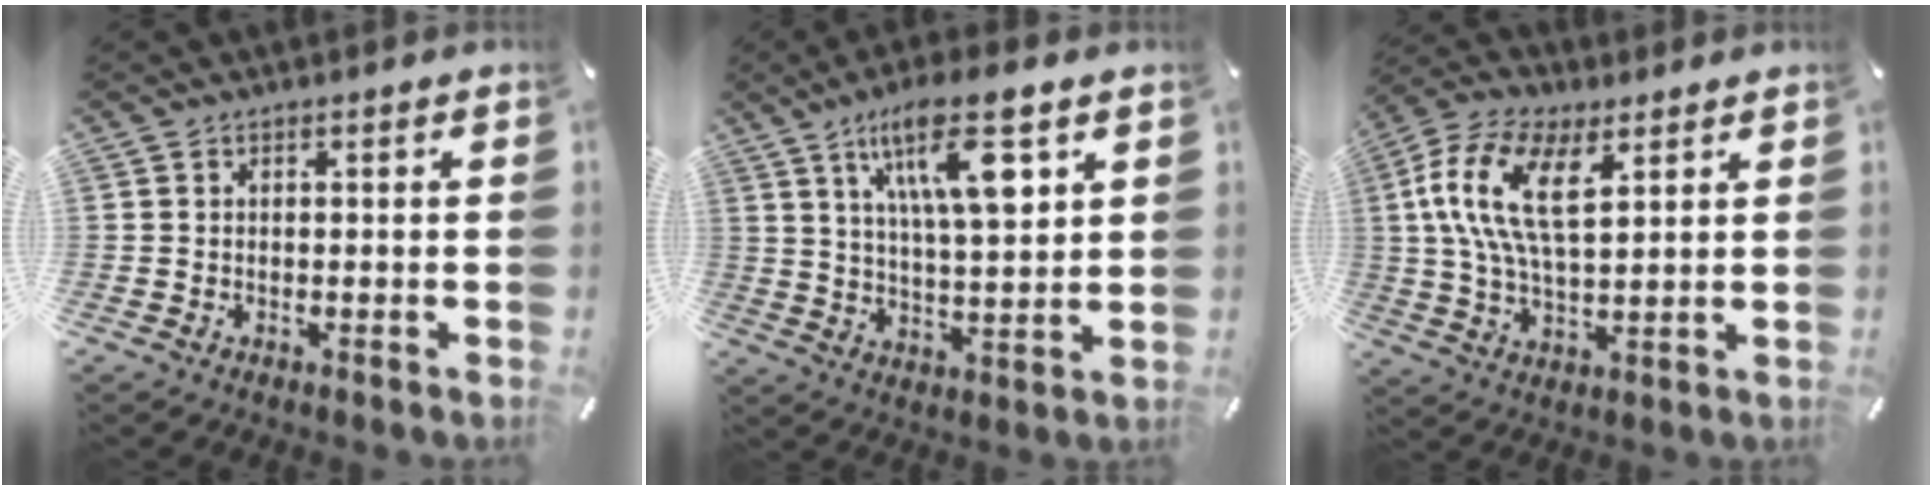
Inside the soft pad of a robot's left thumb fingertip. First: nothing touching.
{"total": 15.4, "force": [8.0, 4.6, 12.3], "torque": [-0.210, -0.024, 0.131]}
{"total": 15.4, "force": [5.7, 7.5, 12.1], "torque": [-0.279, -0.001, 0.099]}